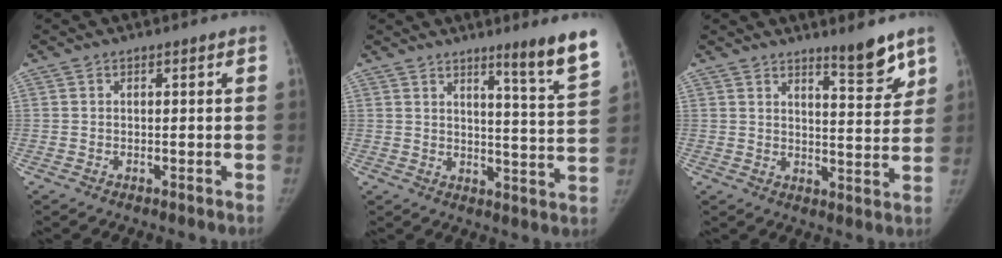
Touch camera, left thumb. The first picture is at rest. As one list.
[{"total": 9.7, "force": [6.7, -0.7, 7.0], "torque": [-0.089, -0.057, 0.092]}, {"total": 7.1, "force": [5.4, 1.4, 4.3], "torque": [-0.039, -0.047, 0.080]}]